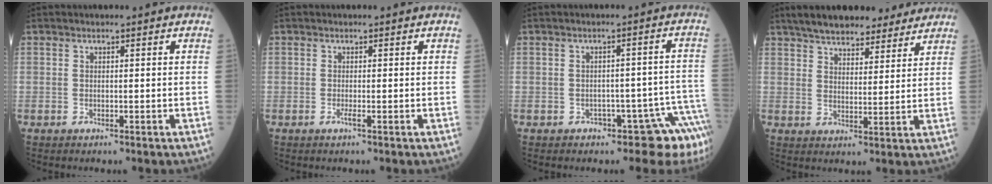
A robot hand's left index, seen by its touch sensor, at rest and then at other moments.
{"total": 0.6, "force": [-0.4, -0.1, 0.4], "torque": [-0.007, -0.001, -0.008]}
{"total": 7.7, "force": [-5.7, 3.5, 3.8], "torque": [-0.019, 0.038, -0.068]}
{"total": 15.2, "force": [13.0, 4.6, 6.2], "torque": [-0.091, 0.029, 0.190]}